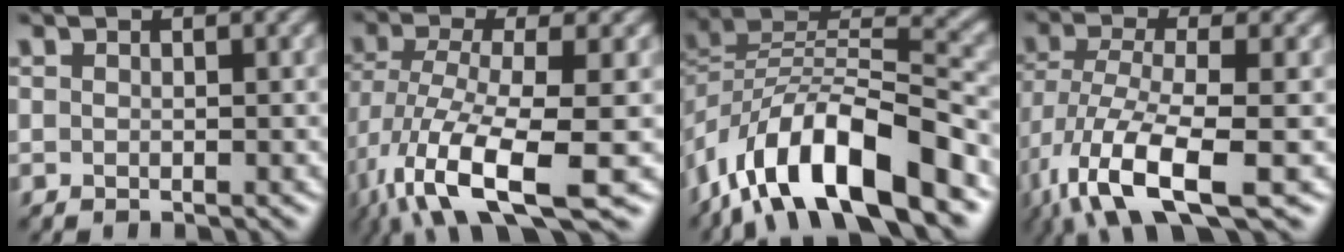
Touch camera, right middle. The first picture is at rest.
{"total": 10.6, "force": [-4.6, 3.4, 8.9], "torque": [-0.179, -0.017, -0.086]}
{"total": 13.0, "force": [-7.5, 4.8, 9.4], "torque": [-0.163, 0.008, -0.146]}
{"total": 9.5, "force": [-4.5, 3.1, 7.8], "torque": [-0.165, -0.016, -0.087]}